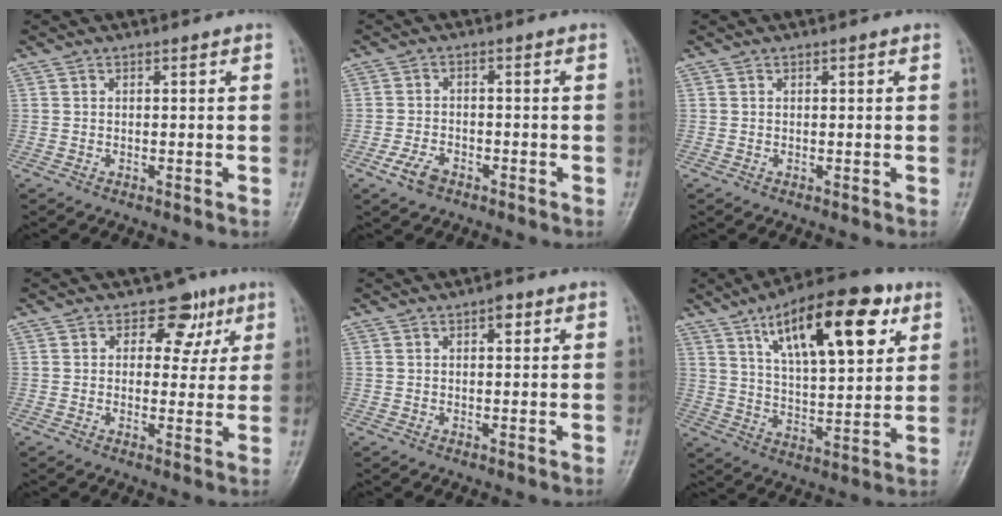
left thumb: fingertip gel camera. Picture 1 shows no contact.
{"total": 4.0, "force": [-2.4, 2.2, 2.3], "torque": [-0.045, 0.011, -0.045]}
{"total": 0.5, "force": [0.2, 0.2, 0.4], "torque": [-0.004, 0.001, 0.002]}
{"total": 6.8, "force": [3.1, 5.0, 3.4], "torque": [0.002, -0.004, 0.033]}
{"total": 2.2, "force": [1.0, 1.1, 1.6], "torque": [-0.016, 0.001, 0.010]}
{"total": 20.6, "force": [9.6, 8.0, 16.4], "torque": [-0.222, -0.025, 0.156]}